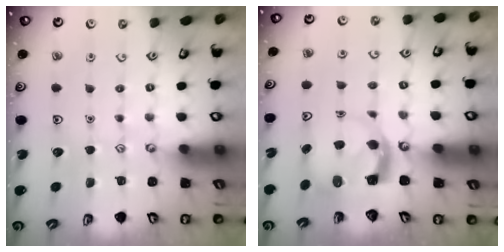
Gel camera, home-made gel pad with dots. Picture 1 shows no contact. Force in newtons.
{"total": 3.8, "press": 3.8, "slide": 0.5}